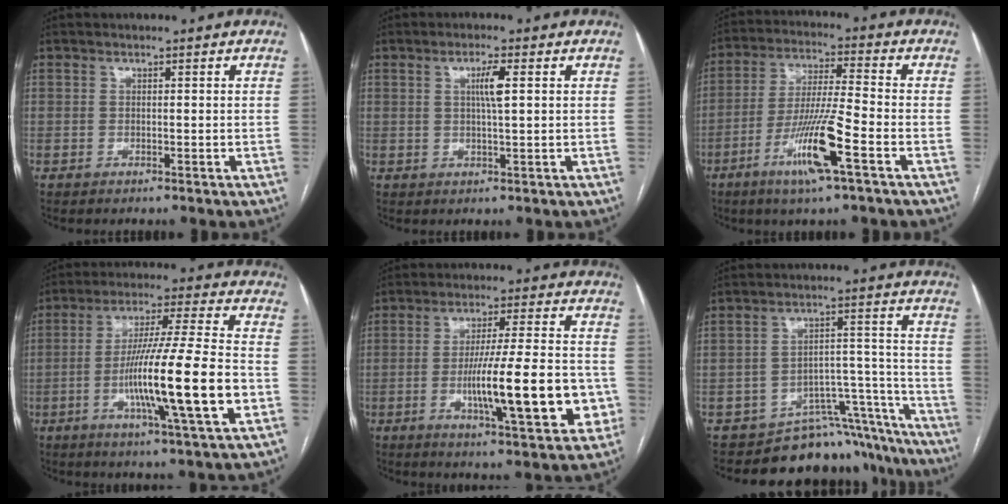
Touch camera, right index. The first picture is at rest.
{"total": 3.5, "force": [1.0, 0.0, 3.4], "torque": [-0.061, -0.001, 0.015]}
{"total": 11.7, "force": [-5.3, -0.2, 10.4], "torque": [-0.202, -0.016, -0.103]}
{"total": 17.6, "force": [-4.3, -0.2, 17.1], "torque": [-0.301, -0.010, -0.076]}
{"total": 16.4, "force": [-3.8, 2.4, 15.8], "torque": [-0.240, 0.003, -0.051]}
{"total": 13.4, "force": [-12.6, 4.4, -0.2], "torque": [0.047, 0.088, -0.174]}